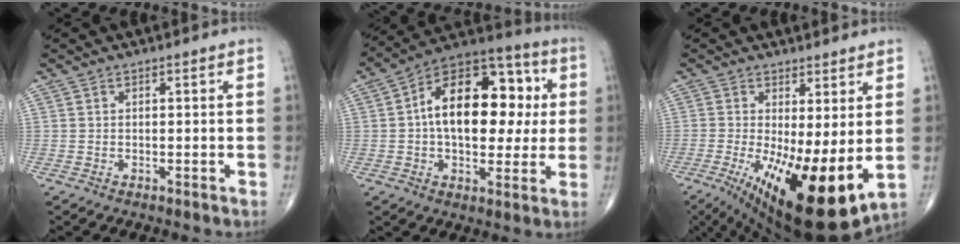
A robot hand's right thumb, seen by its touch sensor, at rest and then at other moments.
{"total": 21.0, "force": [2.3, 12.2, 16.9], "torque": [-0.223, 0.029, 0.027]}
{"total": 17.3, "force": [-2.2, 5.6, 16.3], "torque": [-0.260, -0.031, -0.012]}